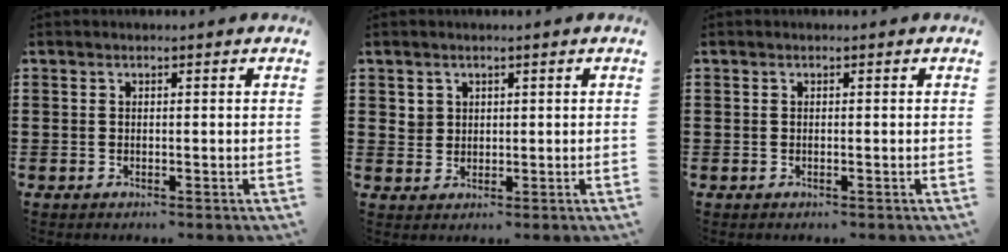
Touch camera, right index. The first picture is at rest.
{"total": 2.1, "force": [1.0, 1.8, 0.2], "torque": [-0.012, 0.008, 0.019]}
{"total": 0.0}